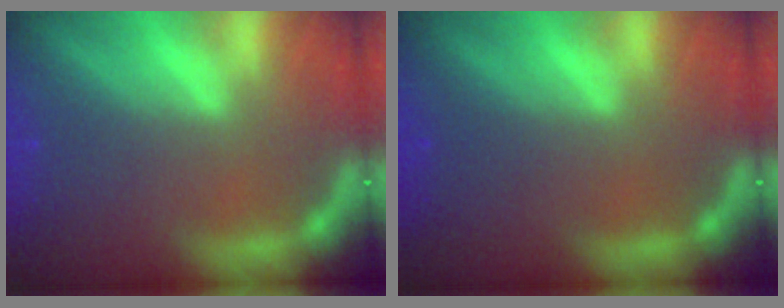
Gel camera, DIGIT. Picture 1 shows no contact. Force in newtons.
{"total": 0.0}